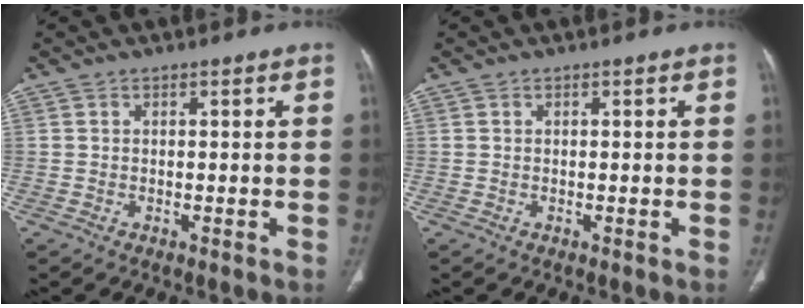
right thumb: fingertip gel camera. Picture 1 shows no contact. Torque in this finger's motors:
{"motor_torque": [-0.12, 0.12, -0.15, 0.04, 0.00]}